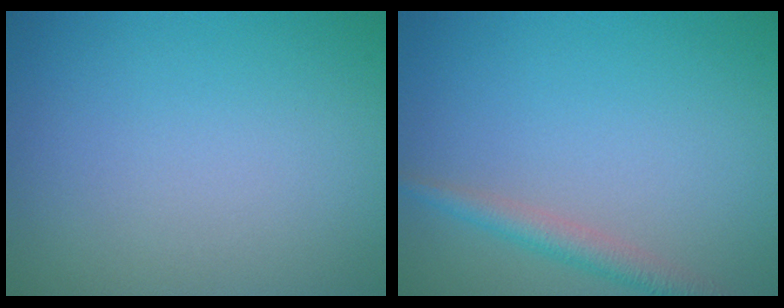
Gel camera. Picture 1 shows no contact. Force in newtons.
{"total": 2.3, "press": 2.3, "slide": 0.1}